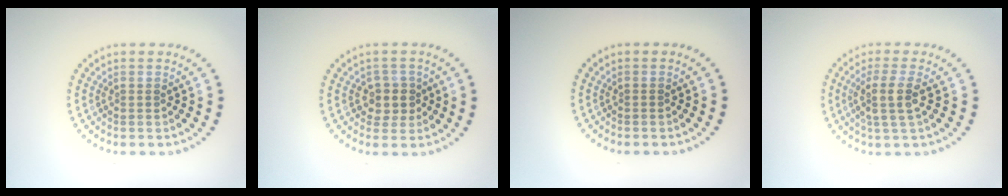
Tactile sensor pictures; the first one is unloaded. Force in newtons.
{"total": 2.3, "press": 2.0, "slide": 1.0}
{"total": 0.0}
{"total": 3.0, "press": 2.4, "slide": 1.8}